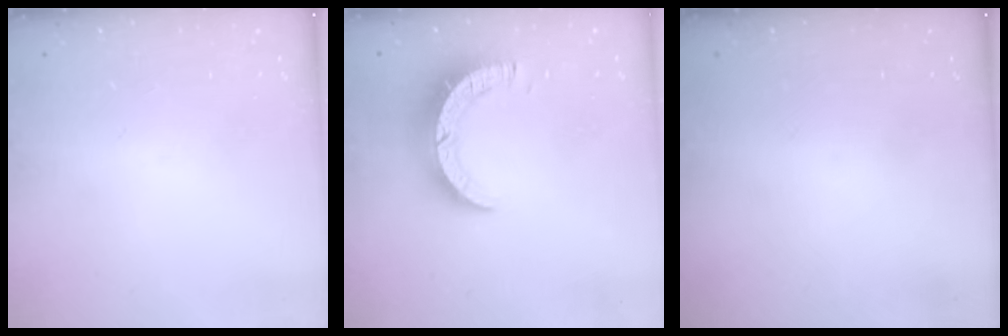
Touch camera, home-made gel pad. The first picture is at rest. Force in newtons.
{"total": 9.3, "press": 9.3, "slide": 0.8}
{"total": 0.0}